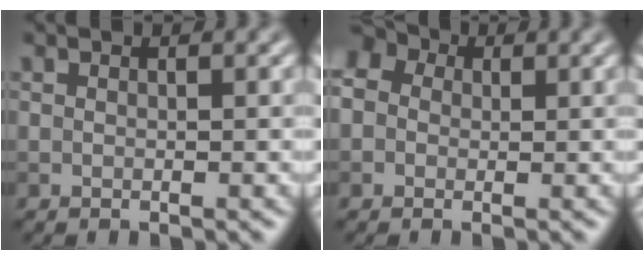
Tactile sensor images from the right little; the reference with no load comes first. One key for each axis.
{"total": 5.4, "fx": 1.4, "fy": 4.6, "fz": 2.5, "tx": -0.043, "ty": 0.026, "tz": -0.009}